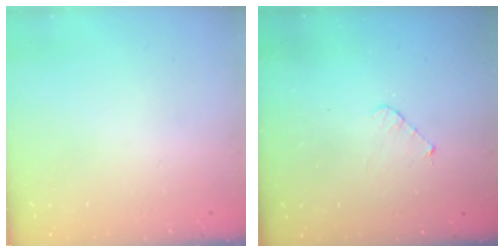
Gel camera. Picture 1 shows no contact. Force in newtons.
{"total": 3.5, "press": 3.4, "slide": 0.3}